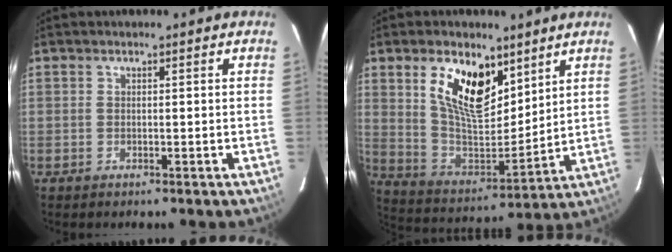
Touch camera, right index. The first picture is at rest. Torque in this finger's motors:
{"motor_torque": [1.04, 0.52, 0.45, 0.17]}